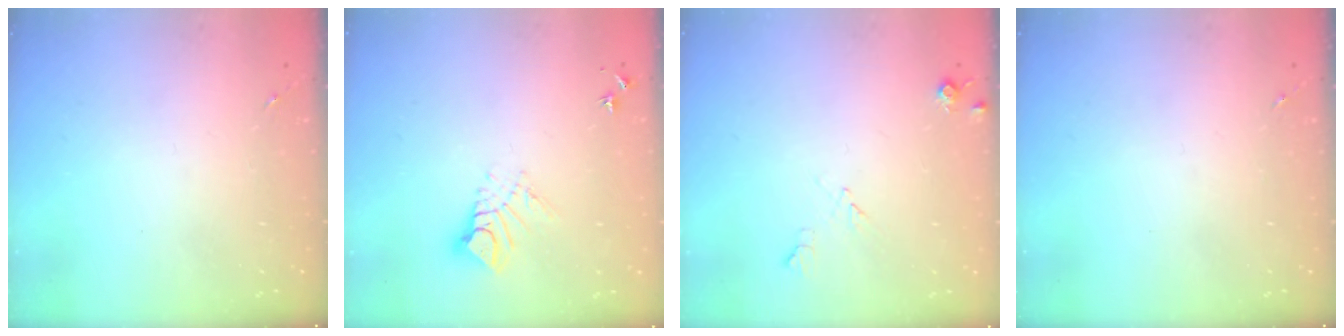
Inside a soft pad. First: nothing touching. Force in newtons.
{"total": 9.1, "press": 9.0, "slide": 1.0}
{"total": 5.8, "press": 5.8, "slide": 0.8}
{"total": 0.0}